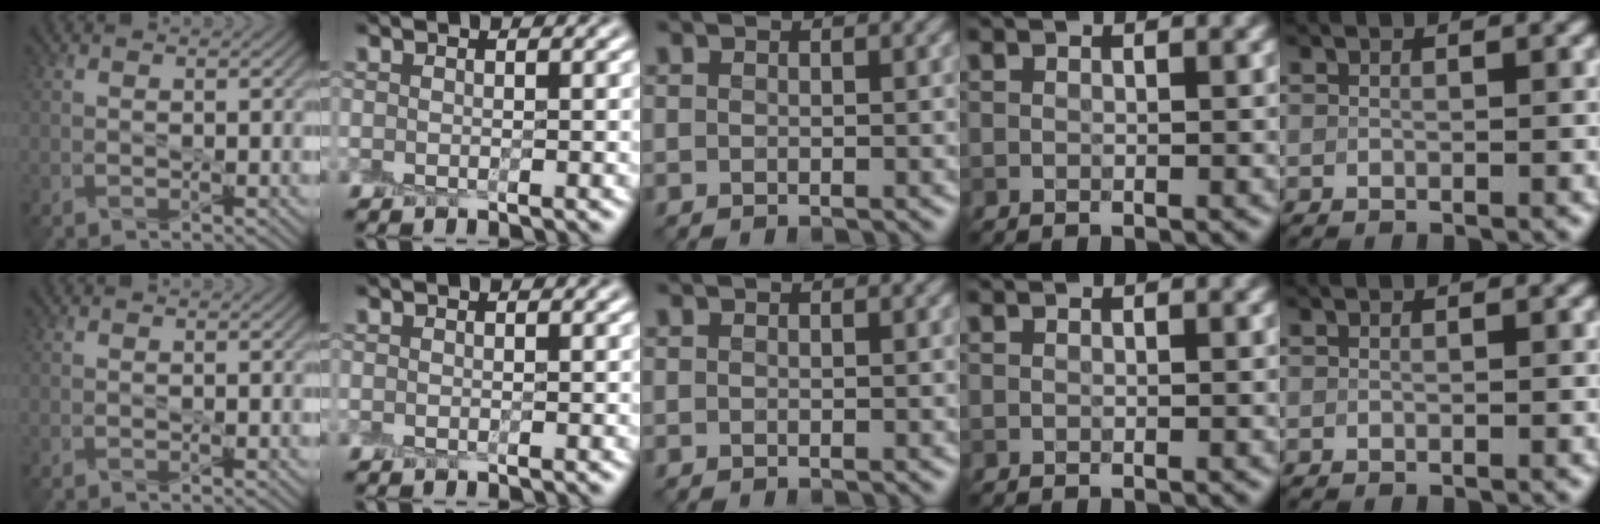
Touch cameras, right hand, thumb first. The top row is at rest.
{}